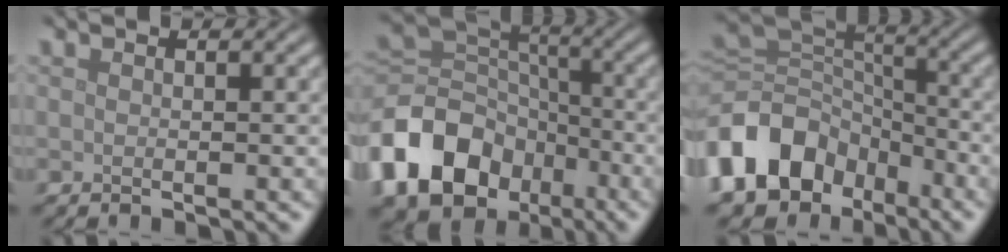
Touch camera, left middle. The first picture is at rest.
{"total": 13.0, "force": [-6.3, 9.3, 6.6], "torque": [-0.154, -0.007, -0.125]}
{"total": 12.4, "force": [-6.1, 9.1, 5.8], "torque": [-0.132, -0.008, -0.117]}